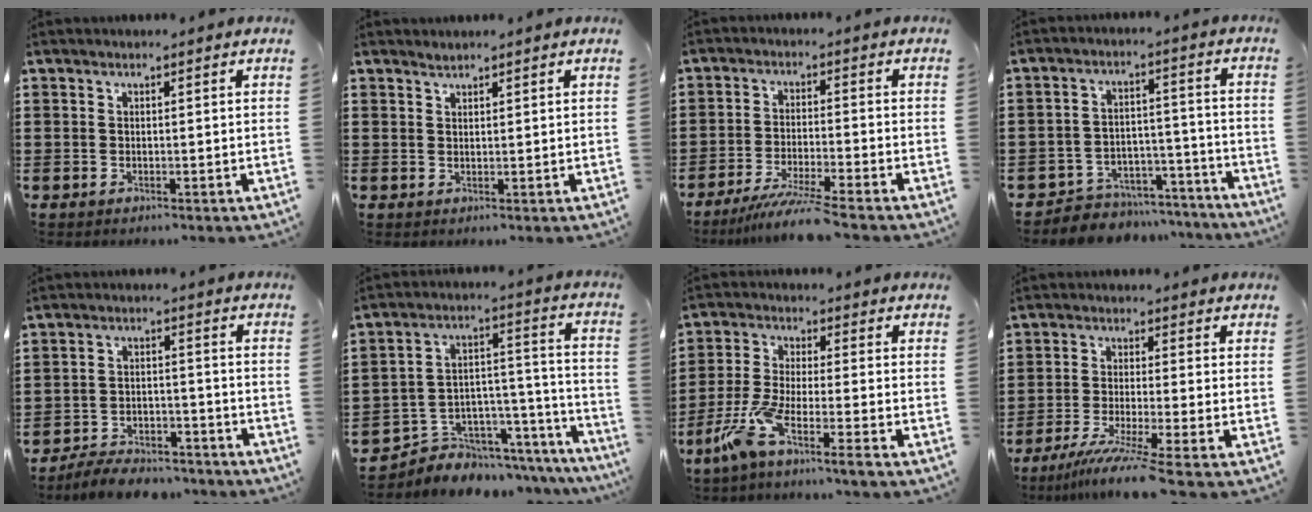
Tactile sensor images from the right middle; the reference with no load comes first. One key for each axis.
{"total": 0.7, "fx": 0.7, "fy": 0.0, "fz": -0.1, "tx": -0.001, "ty": -0.001, "tz": 0.015}
{"total": 6.2, "fx": -5.4, "fy": -0.4, "fz": 3.1, "tx": -0.065, "ty": -0.021, "tz": -0.103}
{"total": 5.9, "fx": -5.6, "fy": 1.7, "fz": 0.1, "tx": -0.001, "ty": 0.023, "tz": -0.115}
{"total": 5.7, "fx": -5.5, "fy": 1.0, "fz": 1.1, "tx": -0.021, "ty": 0.012, "tz": -0.109}
{"total": 4.6, "fx": -3.7, "fy": 2.7, "fz": -0.4, "tx": -0.008, "ty": -0.007, "tz": -0.074}
{"total": 6.9, "fx": -5.2, "fy": 0.2, "fz": 4.6, "tx": -0.121, "ty": -0.020, "tz": -0.106}
{"total": 6.1, "fx": -4.6, "fy": -0.8, "fz": 3.8, "tx": -0.080, "ty": -0.027, "tz": -0.090}